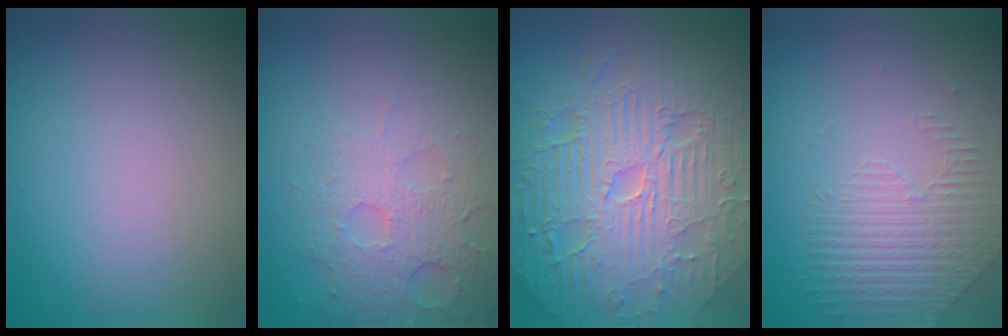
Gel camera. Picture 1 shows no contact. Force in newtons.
{"total": 4.9, "press": 3.3, "slide": 3.6}
{"total": 11.6, "press": 7.5, "slide": 8.9}
{"total": 1.7, "press": 1.3, "slide": 1.1}